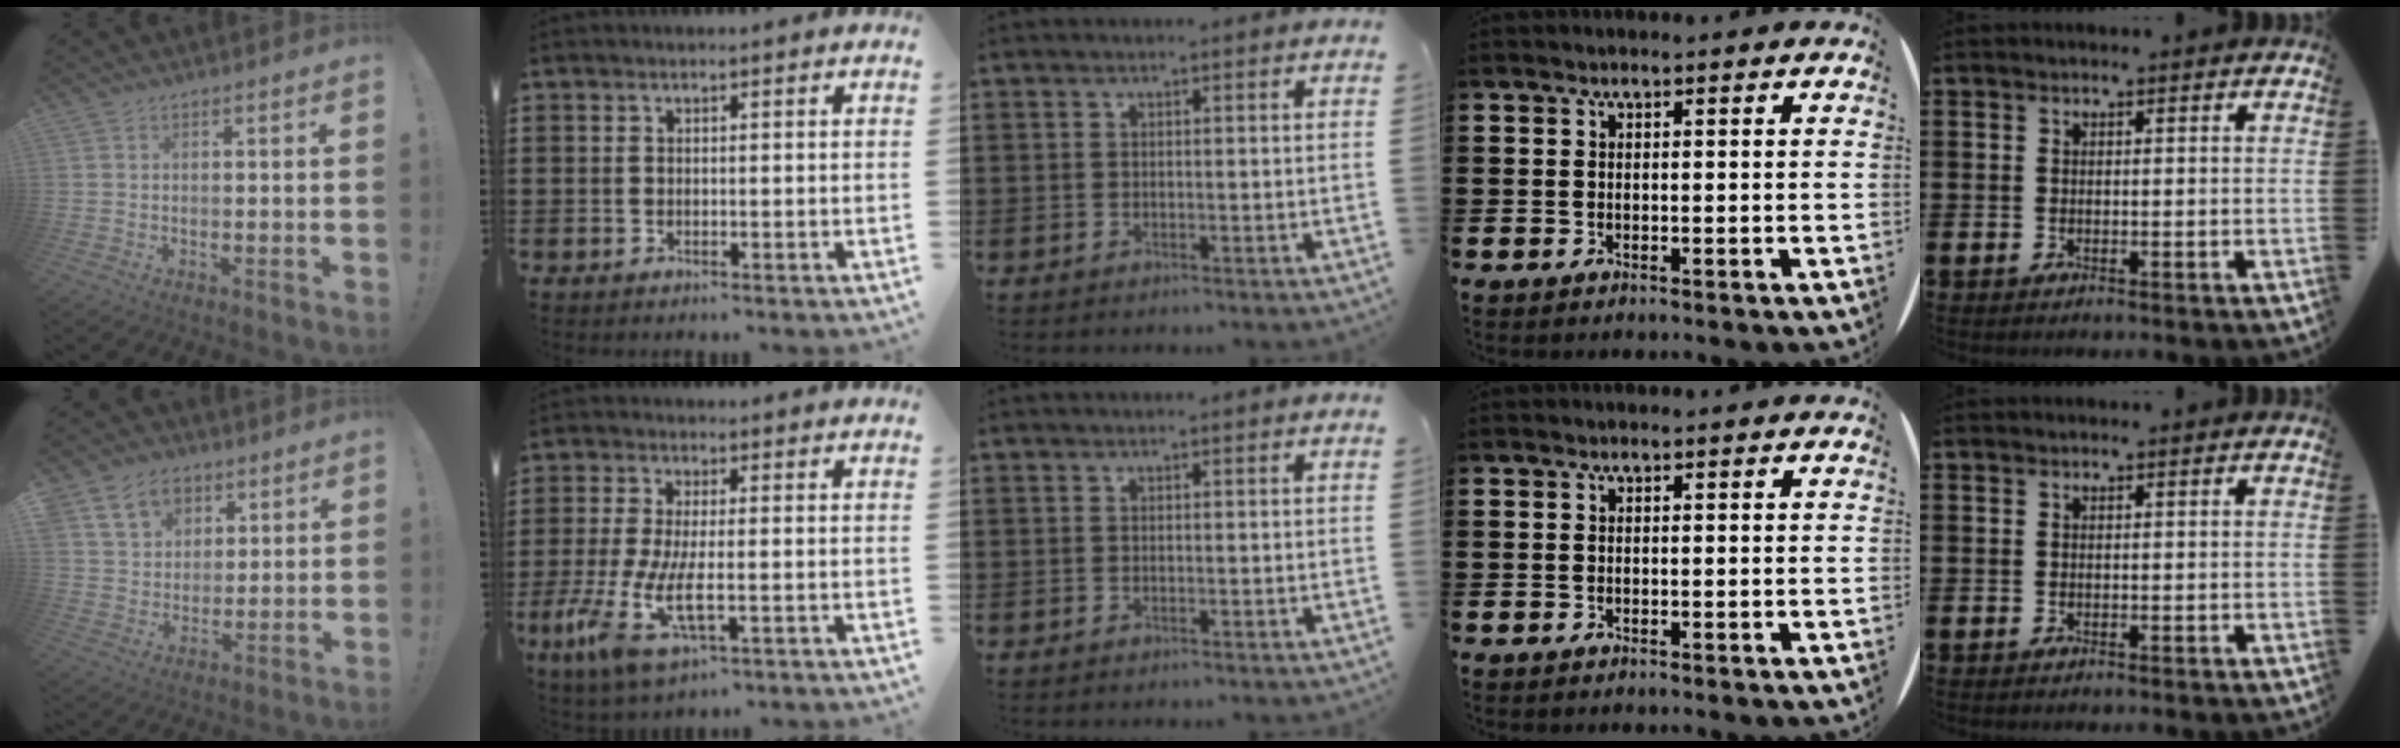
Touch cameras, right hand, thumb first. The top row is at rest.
{"thumb": {"total": 12.6, "force": [6.4, 9.6, 5.1], "torque": [-0.074, -0.026, 0.126]}, "index": {"total": 9.1, "force": [-3.2, 2.4, 8.2], "torque": [-0.190, -0.022, -0.059]}}